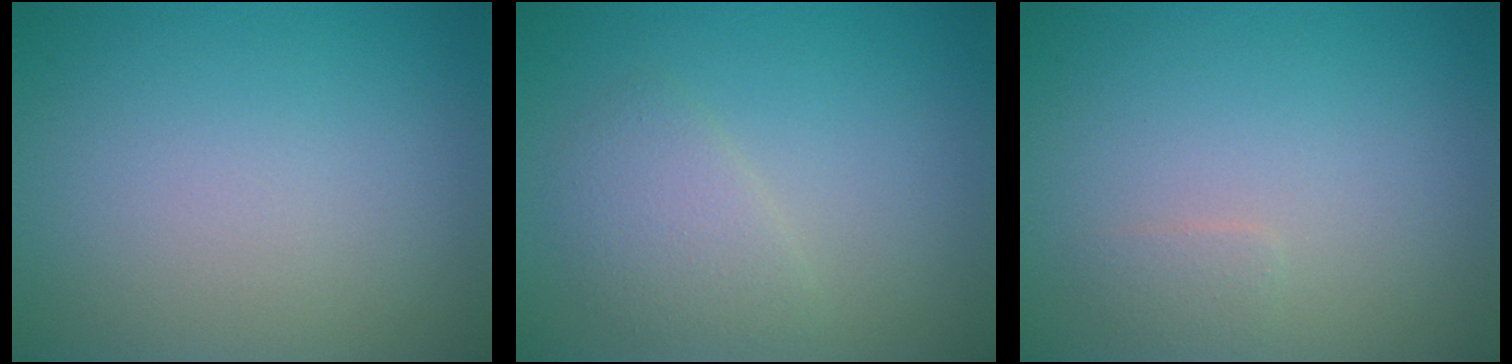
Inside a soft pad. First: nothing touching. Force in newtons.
{"total": 2.4, "press": 2.4, "slide": 0.2}
{"total": 0.9, "press": 0.9, "slide": 0.0}